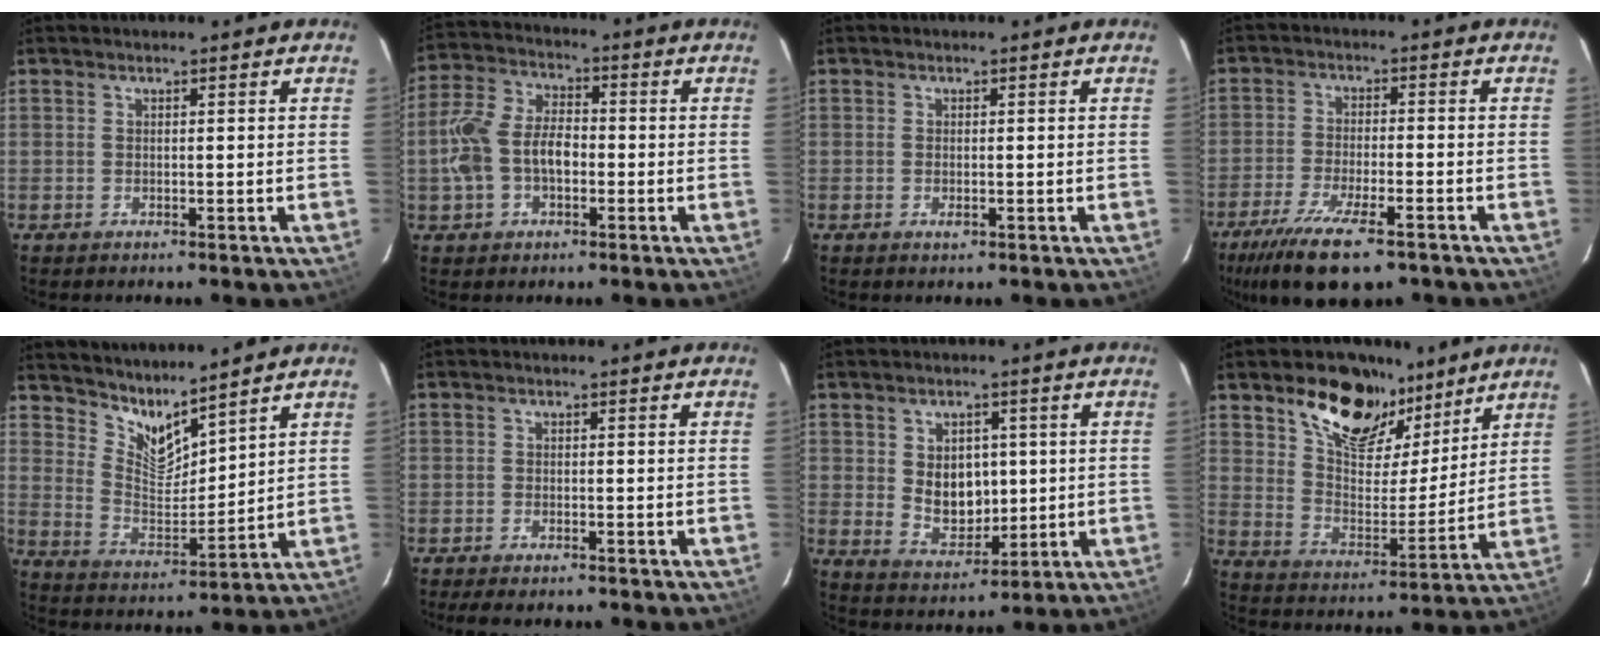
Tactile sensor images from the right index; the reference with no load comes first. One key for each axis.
{"total": 10.3, "fx": -2.1, "fy": 6.5, "fz": 7.7, "tx": -0.168, "ty": 0.017, "tz": -0.037}
{"total": 1.0, "fx": -0.4, "fy": 0.5, "fz": 0.8, "tx": -0.017, "ty": -0.002, "tz": -0.005}
{"total": 13.8, "fx": -9.6, "fy": 3.8, "fz": 9.1, "tx": -0.201, "ty": -0.040, "tz": -0.170}
{"total": 9.2, "fx": 8.3, "fy": 1.6, "fz": 3.8, "tx": -0.067, "ty": -0.013, "tz": 0.159}
{"total": 3.6, "fx": -3.1, "fy": 0.9, "fz": 1.6, "tx": -0.047, "ty": -0.013, "tz": -0.050}
{"total": 8.2, "fx": 0.8, "fy": 6.2, "fz": 5.3, "tx": -0.094, "ty": -0.003, "tz": 0.033}
{"total": 16.6, "fx": 11.2, "fy": 8.3, "fz": 8.9, "tx": -0.153, "ty": 0.012, "tz": 0.197}